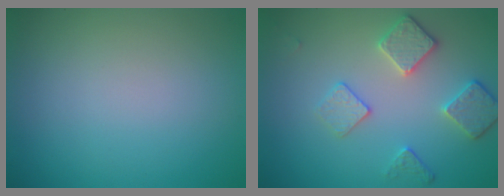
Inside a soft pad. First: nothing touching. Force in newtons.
{"total": 3.4, "press": 3.2, "slide": 1.2}